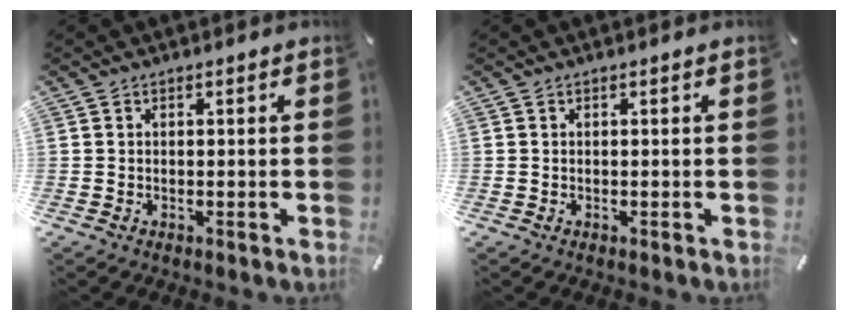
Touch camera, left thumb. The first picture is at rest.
{"total": 0.0}